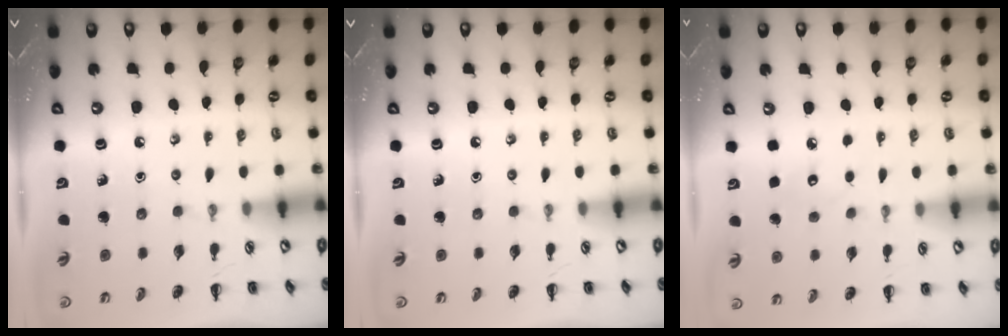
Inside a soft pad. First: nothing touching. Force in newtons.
{"total": 0.0}
{"total": 4.4, "press": 4.3, "slide": 1.0}